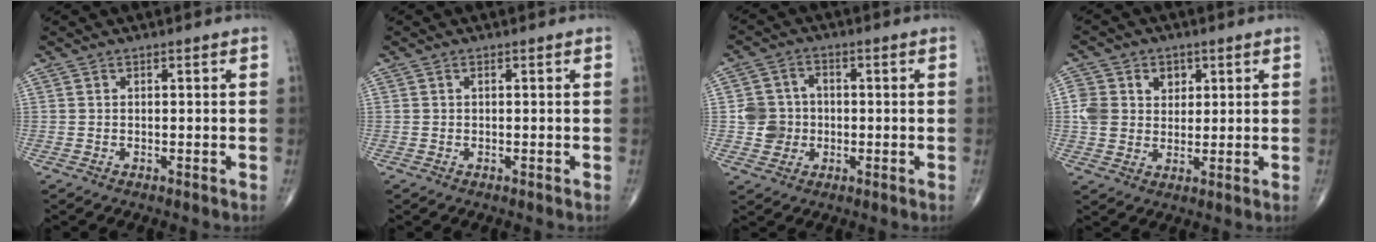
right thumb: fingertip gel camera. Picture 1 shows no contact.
{"total": 0.0}
{"total": 6.2, "force": [-0.8, 5.8, 2.1], "torque": [-0.014, 0.012, -0.017]}
{"total": 8.7, "force": [2.4, 7.3, 4.2], "torque": [-0.053, -0.003, 0.044]}